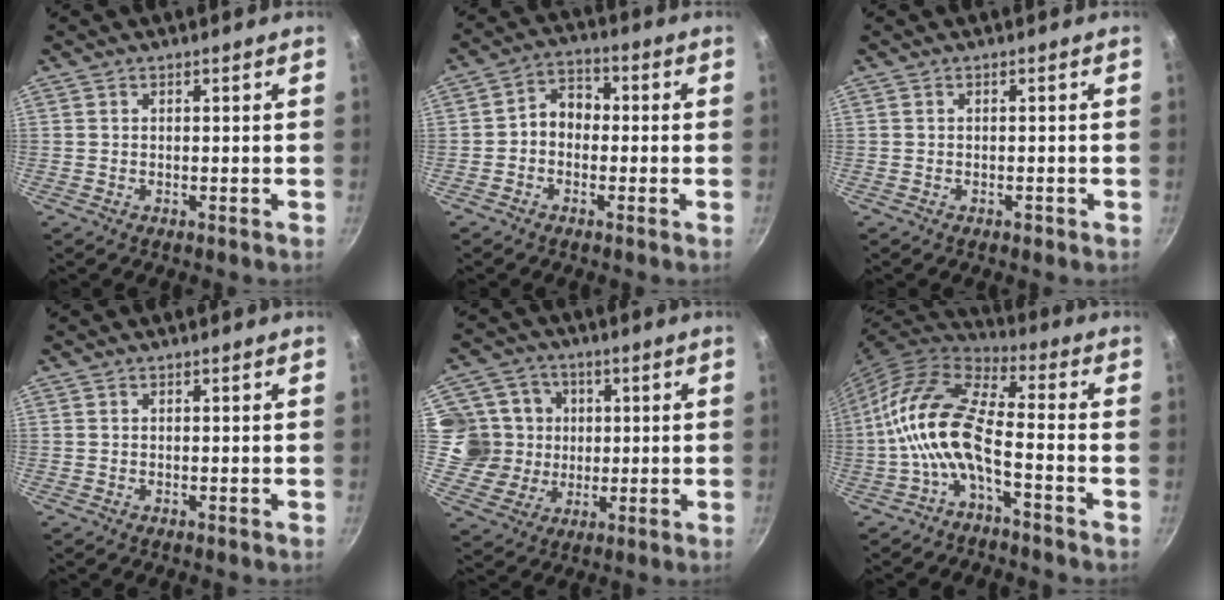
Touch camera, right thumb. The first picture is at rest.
{"total": 5.7, "force": [-0.8, 4.5, 3.4], "torque": [-0.031, 0.025, -0.028]}
{"total": 0.9, "force": [-0.5, 0.5, 0.6], "torque": [-0.009, 0.004, -0.005]}
{"total": 0.0}
{"total": 12.0, "force": [1.2, 11.3, 4.0], "torque": [-0.043, 0.007, 0.020]}
{"total": 13.8, "force": [-3.9, 5.6, 12.0], "torque": [-0.245, 0.046, -0.089]}